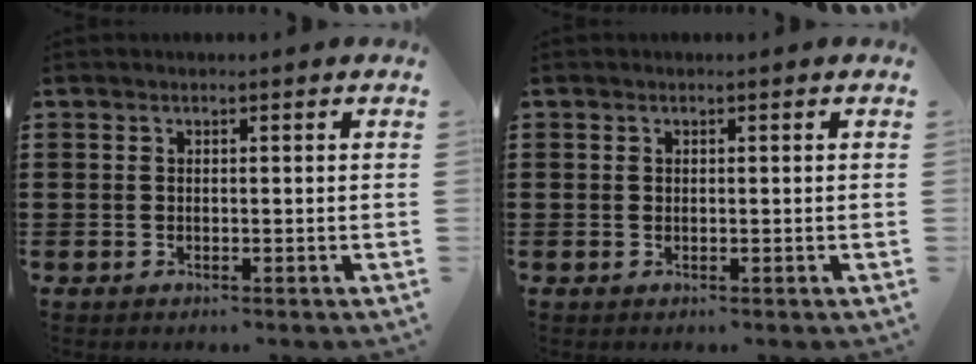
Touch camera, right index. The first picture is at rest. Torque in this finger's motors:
{"motor_torque": [0.16, -0.12, 0.01, 0.02]}